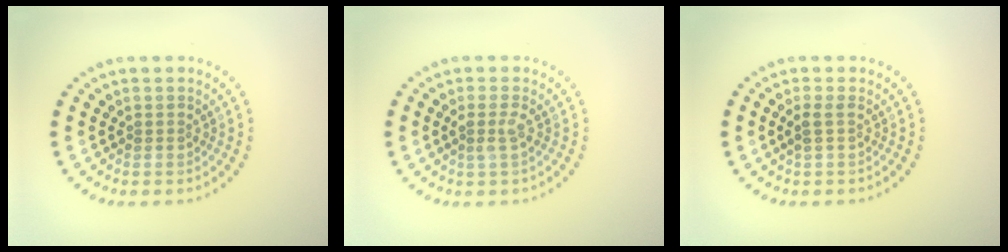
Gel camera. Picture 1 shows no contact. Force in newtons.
{"total": 1.3, "press": 1.1, "slide": 0.8}
{"total": 1.1, "press": 1.0, "slide": 0.5}